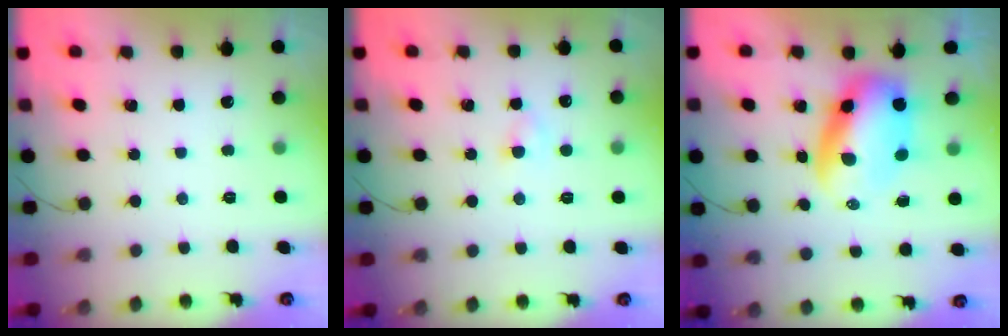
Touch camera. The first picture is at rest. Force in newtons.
{"total": 2.3, "press": 2.1, "slide": 1.0}
{"total": 7.3, "press": 7.1, "slide": 1.9}